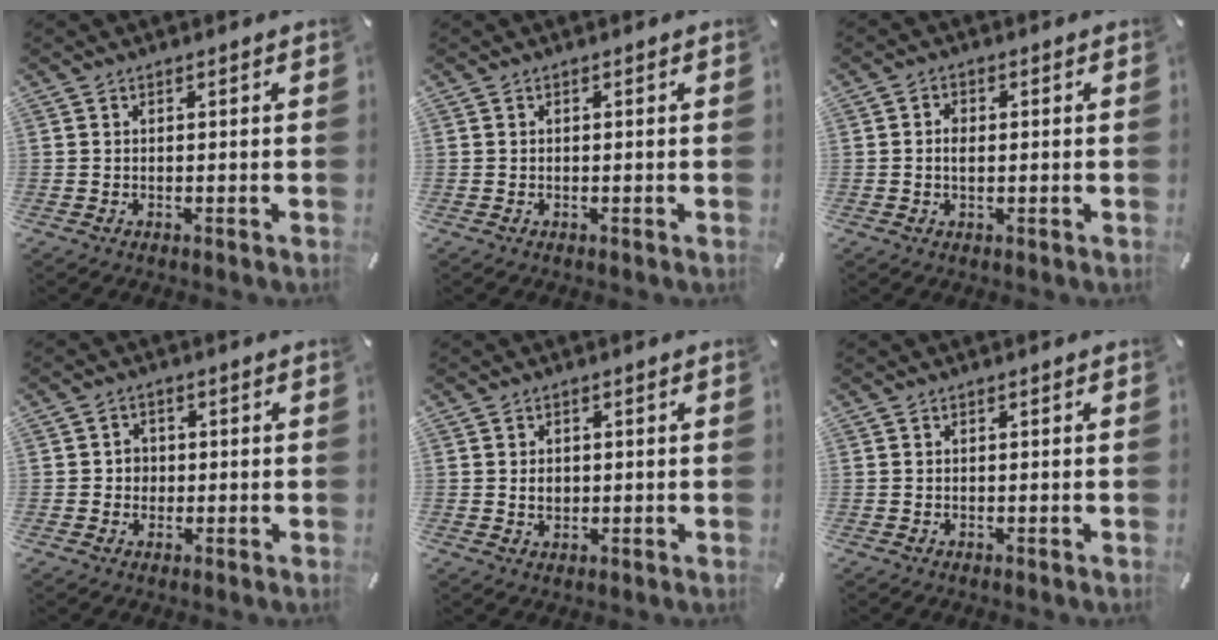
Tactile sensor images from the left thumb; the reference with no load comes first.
{"total": 0.0}
{"total": 2.0, "force": [0.0, 1.4, 1.4], "torque": [-0.029, 0.004, -0.001]}
{"total": 2.9, "force": [-0.4, 2.8, 0.7], "torque": [-0.008, 0.004, -0.013]}
{"total": 2.3, "force": [0.2, 1.9, 1.2], "torque": [-0.018, 0.001, 0.000]}
{"total": 0.0}